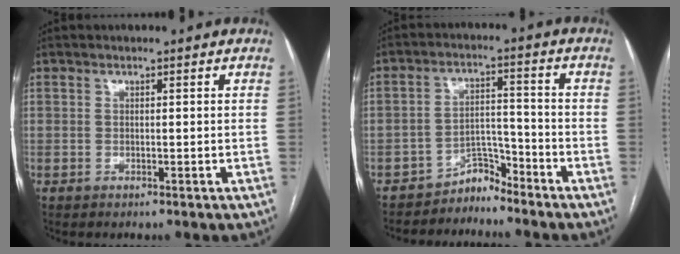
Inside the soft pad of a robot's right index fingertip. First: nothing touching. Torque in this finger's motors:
{"motor_torque": [-0.47, -0.34, -0.17, -0.07]}